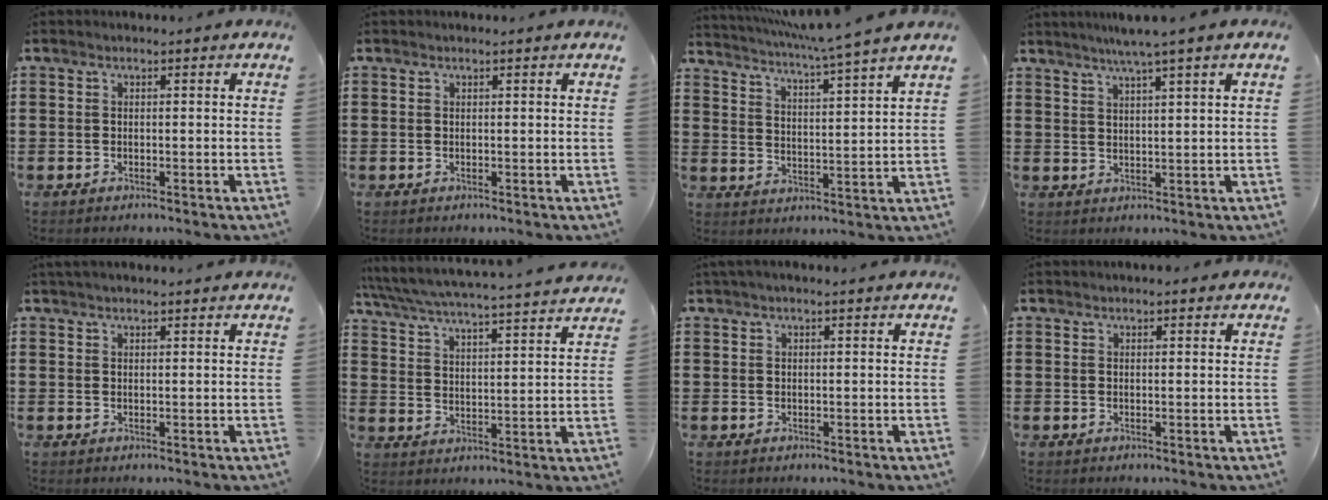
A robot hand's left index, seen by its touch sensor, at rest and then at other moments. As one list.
[{"total": 0.0}, {"total": 5.2, "force": [4.4, -1.5, 2.3], "torque": [-0.063, -0.039, 0.068]}, {"total": 3.8, "force": [2.9, -0.8, 2.3], "torque": [-0.051, -0.010, 0.049]}, {"total": 1.7, "force": [1.6, 0.0, 0.4], "torque": [-0.012, 0.003, 0.031]}, {"total": 4.2, "force": [4.0, -0.3, 1.3], "torque": [-0.047, -0.036, 0.059]}, {"total": 1.4, "force": [1.2, 0.0, 0.7], "torque": [-0.016, 0.000, 0.022]}, {"total": 1.5, "force": [1.4, 0.2, 0.5], "torque": [-0.012, 0.002, 0.026]}]